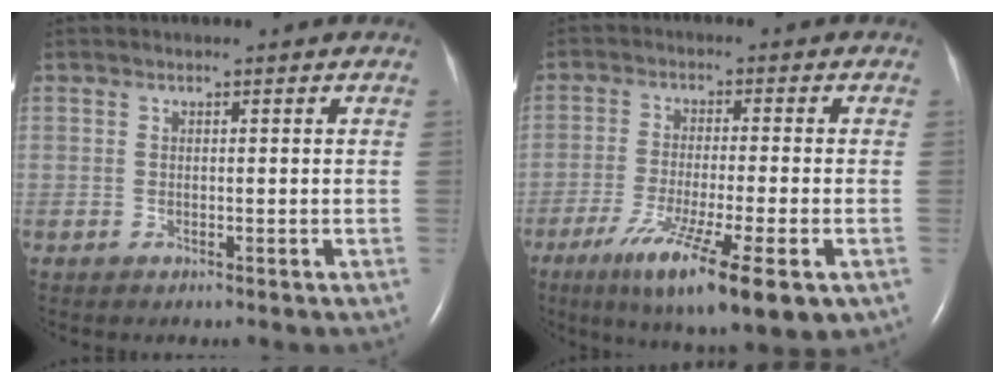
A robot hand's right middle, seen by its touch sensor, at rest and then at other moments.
{"total": 14.1, "force": [-7.3, 1.7, 12.0], "torque": [-0.183, -0.038, -0.114]}